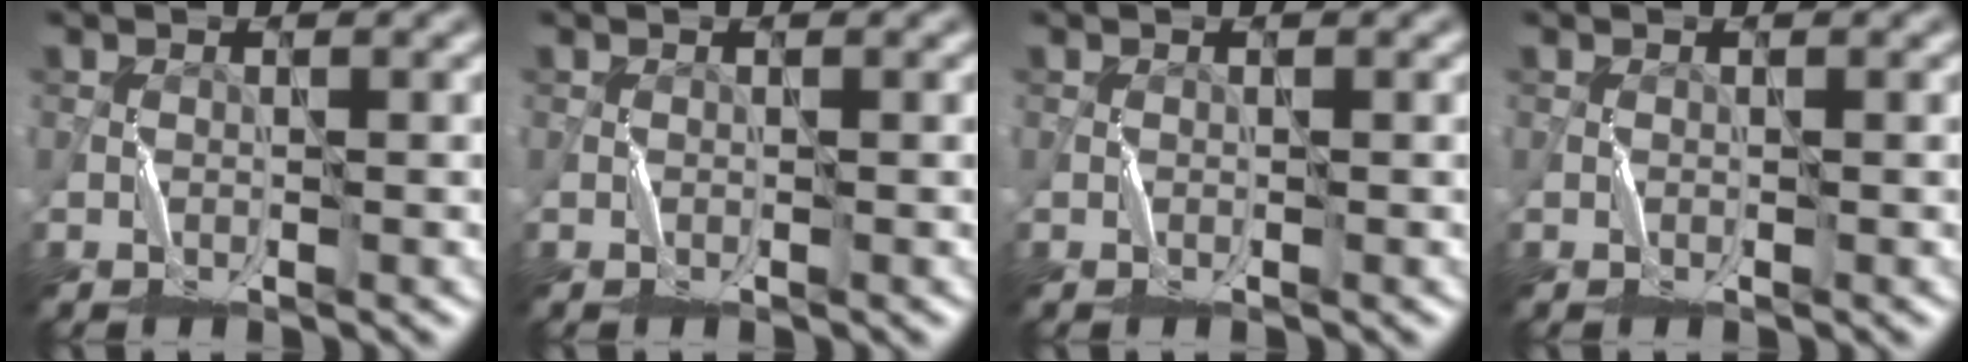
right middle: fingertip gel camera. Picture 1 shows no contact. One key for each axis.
{"total": 0.0}
{"total": 0.0}
{"total": 0.0}